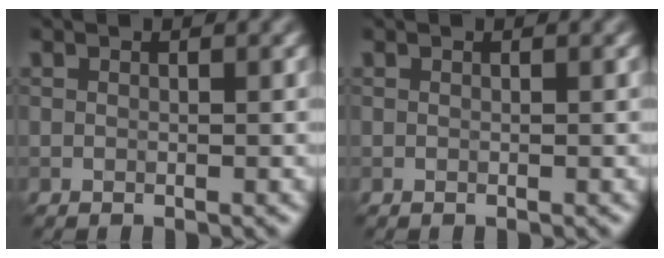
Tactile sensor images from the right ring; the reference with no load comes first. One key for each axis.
{"total": 0.0}